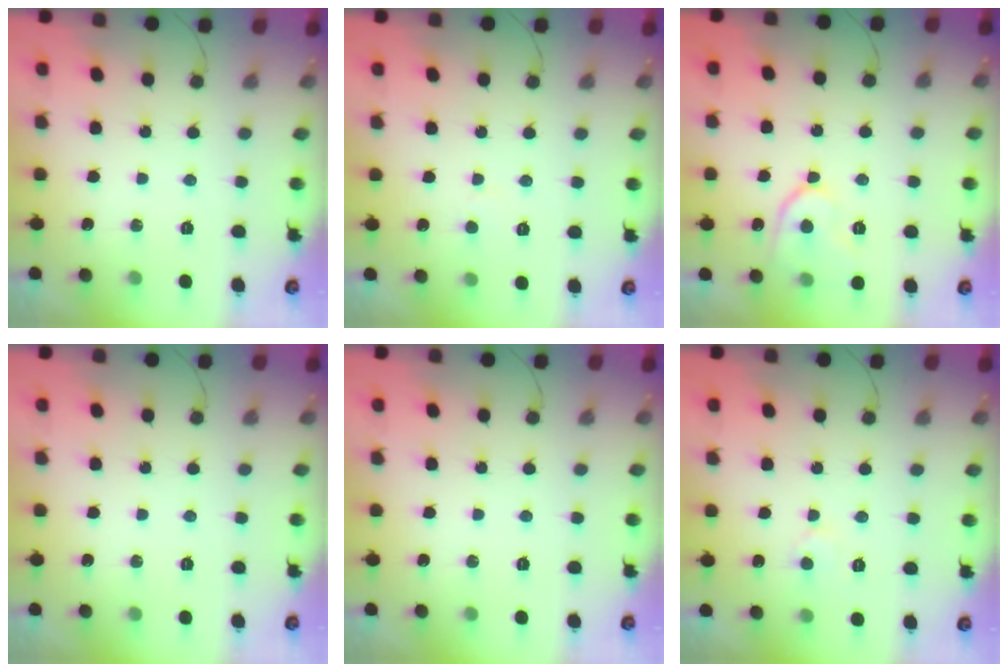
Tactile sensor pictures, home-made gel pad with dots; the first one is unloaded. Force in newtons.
{"total": 3.6, "press": 3.6, "slide": 0.3}
{"total": 10.1, "press": 10.1, "slide": 1.3}
{"total": 0.0}
{"total": 0.0}
{"total": 4.5, "press": 4.4, "slide": 0.3}